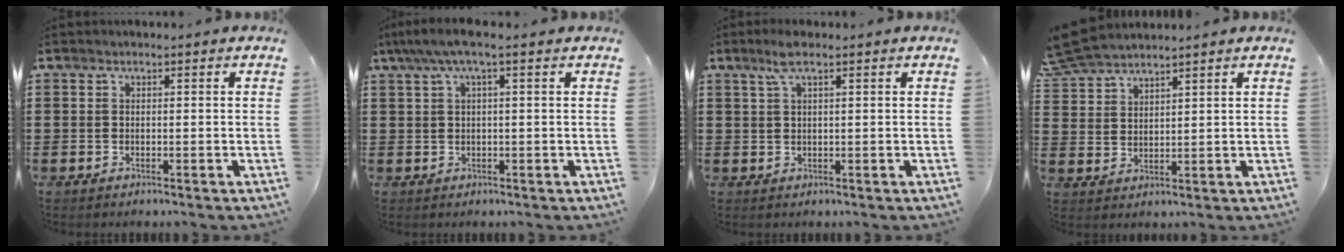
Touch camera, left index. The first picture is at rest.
{"total": 3.2, "force": [0.9, 0.3, 3.0], "torque": [-0.066, 0.000, 0.011]}
{"total": 3.3, "force": [1.8, 0.5, 2.7], "torque": [-0.058, 0.004, 0.032]}
{"total": 5.6, "force": [5.3, 1.0, 1.5], "torque": [-0.049, -0.011, 0.099]}